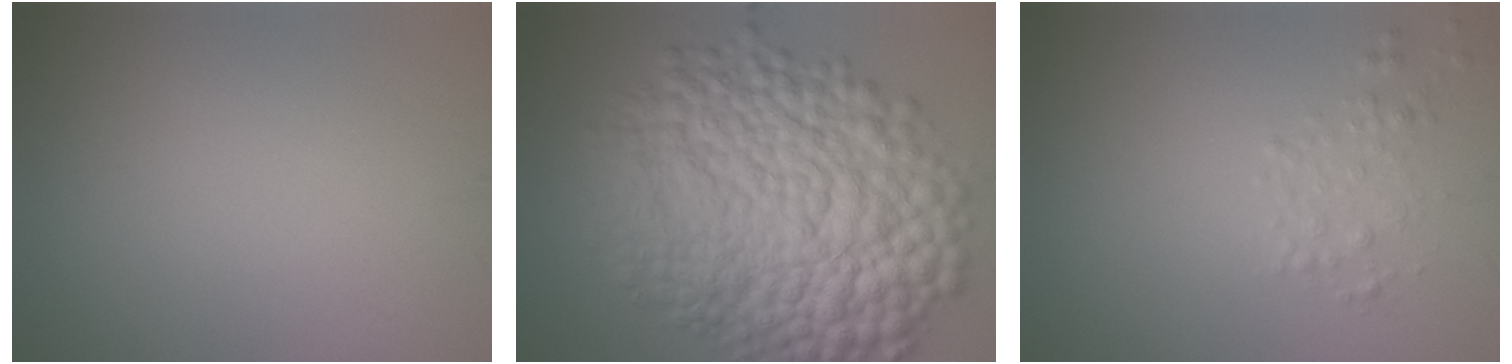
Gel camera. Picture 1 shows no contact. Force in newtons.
{"total": 15.5, "press": 15.5, "slide": 0.1}
{"total": 1.4, "press": 1.4, "slide": 0.0}